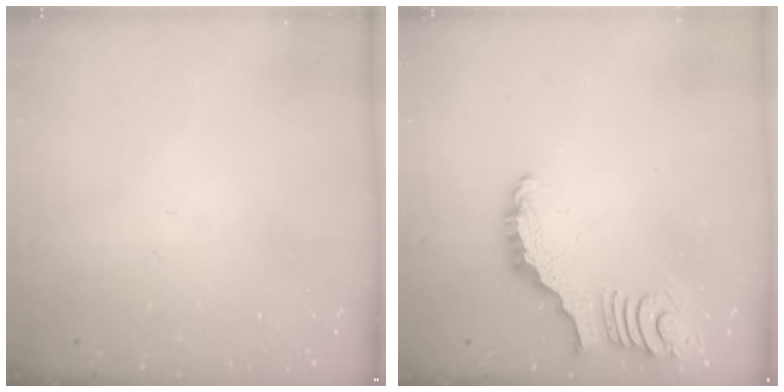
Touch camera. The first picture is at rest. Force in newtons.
{"total": 3.4, "press": 3.4, "slide": 0.6}